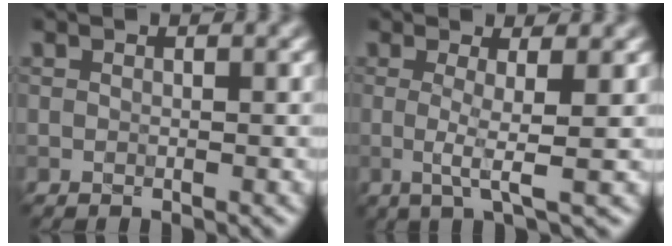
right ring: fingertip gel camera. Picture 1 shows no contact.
{"total": 2.9, "force": [0.0, 0.4, 2.9], "torque": [-0.057, -0.006, -0.004]}